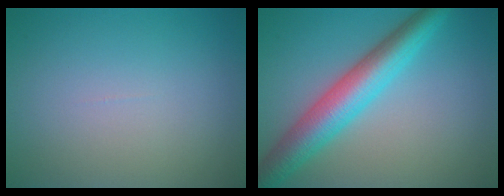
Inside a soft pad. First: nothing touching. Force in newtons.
{"total": 6.5, "press": 6.5, "slide": 0.0}